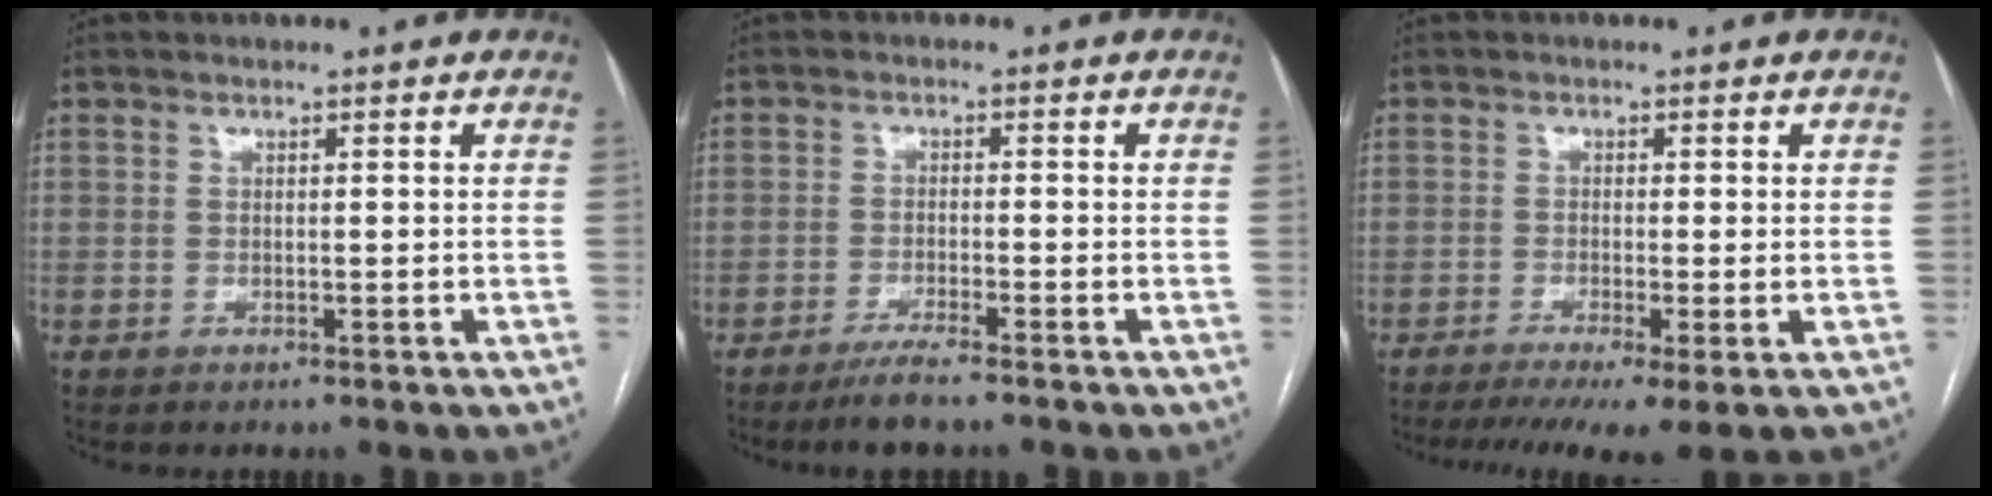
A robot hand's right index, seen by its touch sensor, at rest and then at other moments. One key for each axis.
{"total": 4.1, "fx": -3.3, "fy": -0.2, "fz": 2.4, "tx": -0.047, "ty": -0.009, "tz": -0.063}
{"total": 7.8, "fx": -5.0, "fy": 0.7, "fz": 6.0, "tx": -0.092, "ty": -0.014, "tz": -0.083}